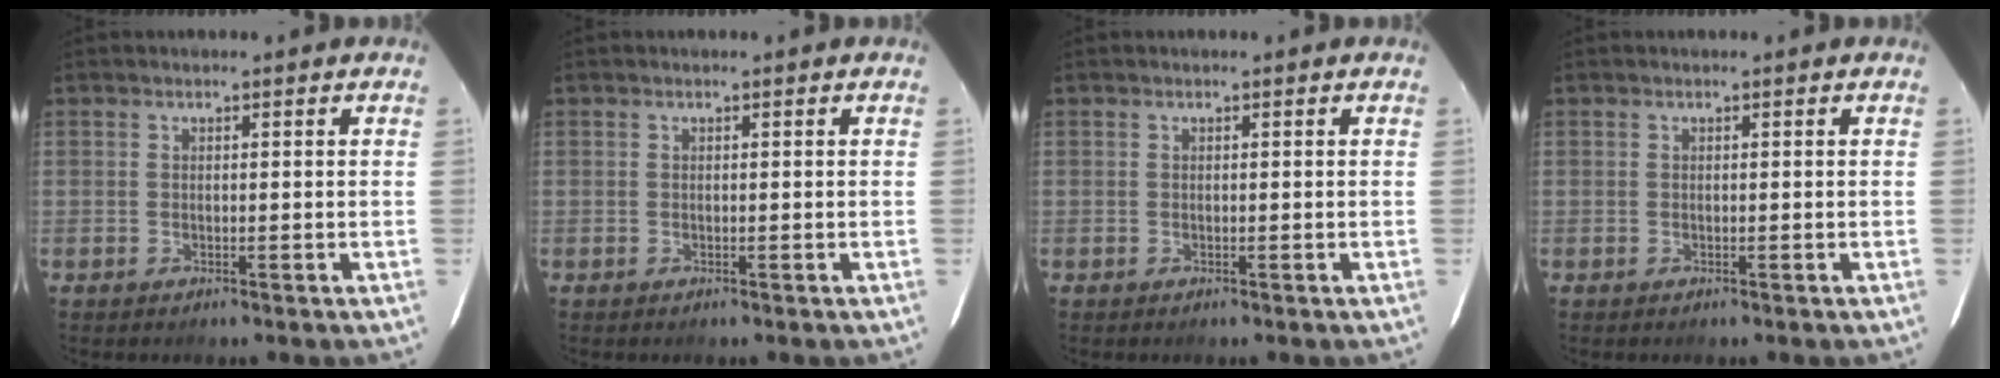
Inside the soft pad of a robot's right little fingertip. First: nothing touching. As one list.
[{"total": 0.0}, {"total": 0.0}, {"total": 0.0}]